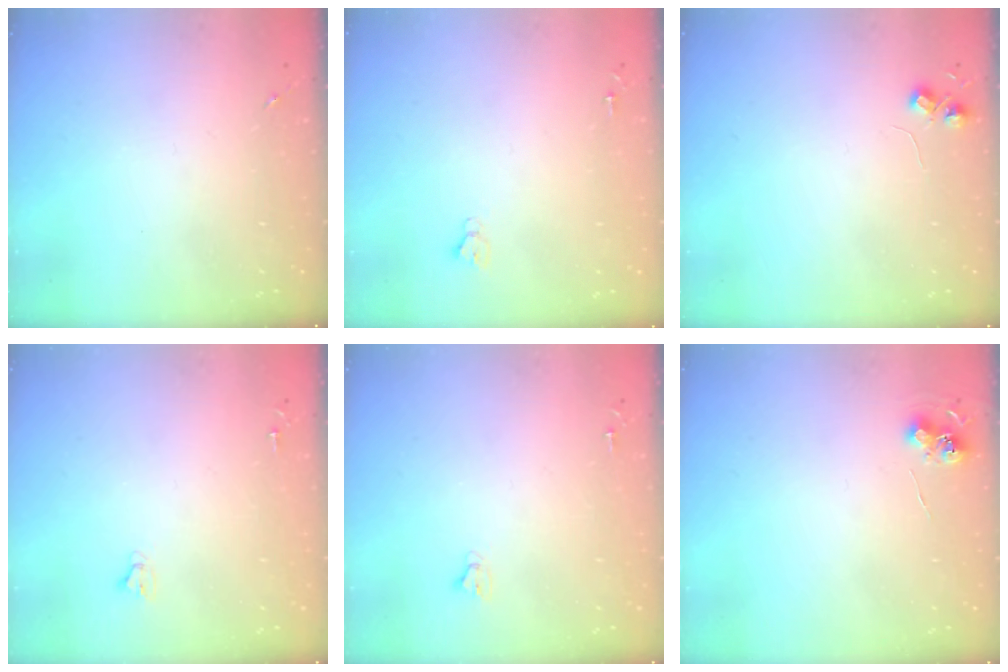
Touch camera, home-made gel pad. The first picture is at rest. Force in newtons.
{"total": 2.7, "press": 2.7, "slide": 0.0}
{"total": 5.2, "press": 5.2, "slide": 0.7}
{"total": 2.0, "press": 2.0, "slide": 0.2}
{"total": 2.0, "press": 2.0, "slide": 0.2}
{"total": 6.2, "press": 6.2, "slide": 0.5}